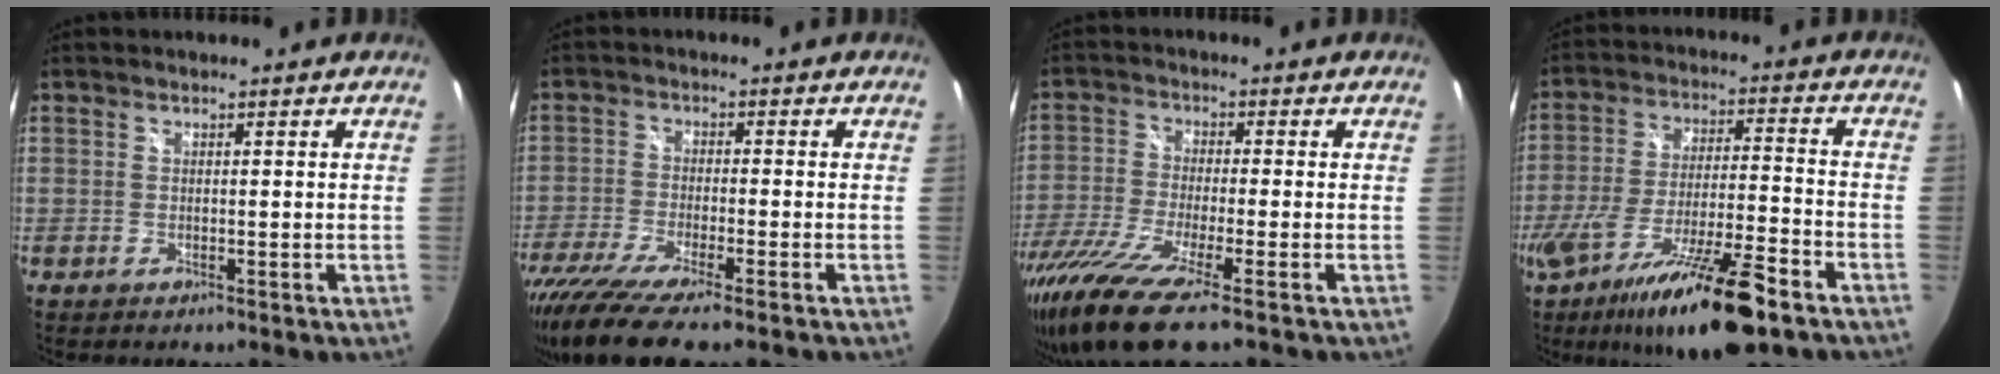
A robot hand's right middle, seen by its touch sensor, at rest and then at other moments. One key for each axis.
{"total": 13.3, "fx": -10.2, "fy": 1.3, "fz": 8.4, "tx": -0.178, "ty": -0.051, "tz": -0.178}
{"total": 13.3, "fx": -9.4, "fy": 1.0, "fz": 9.3, "tx": -0.207, "ty": -0.052, "tz": -0.176}
{"total": 20.8, "fx": -13.8, "fy": 3.0, "fz": 15.2, "tx": -0.282, "ty": -0.051, "tz": -0.233}